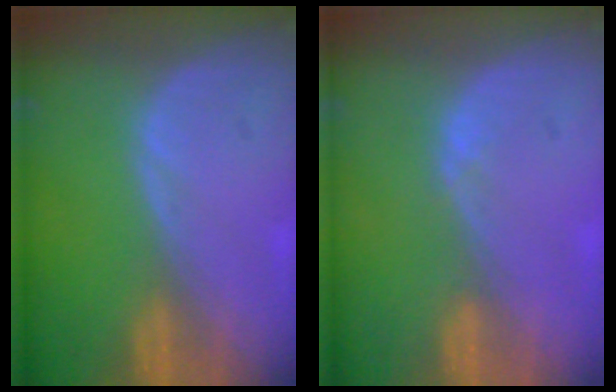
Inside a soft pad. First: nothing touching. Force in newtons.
{"total": 1.0, "press": 0.8, "slide": 0.6}